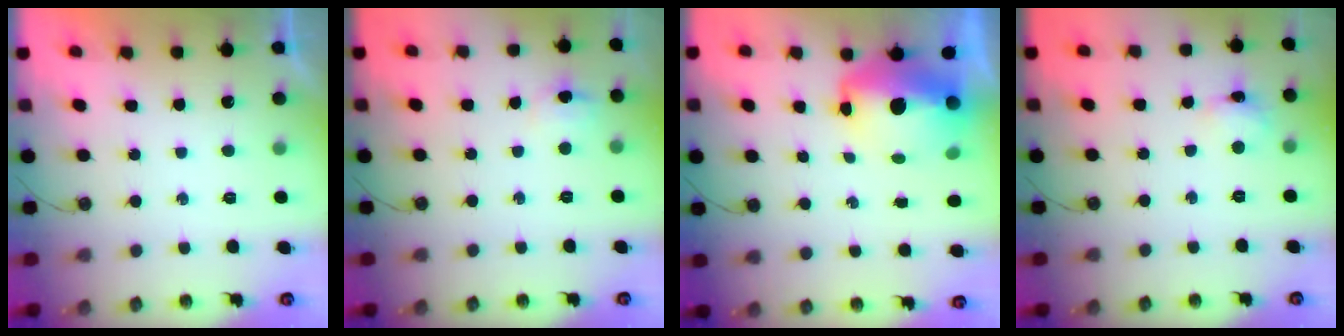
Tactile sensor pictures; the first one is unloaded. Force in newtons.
{"total": 3.9, "press": 3.6, "slide": 1.5}
{"total": 12.9, "press": 12.8, "slide": 1.5}
{"total": 4.3, "press": 4.3, "slide": 0.1}